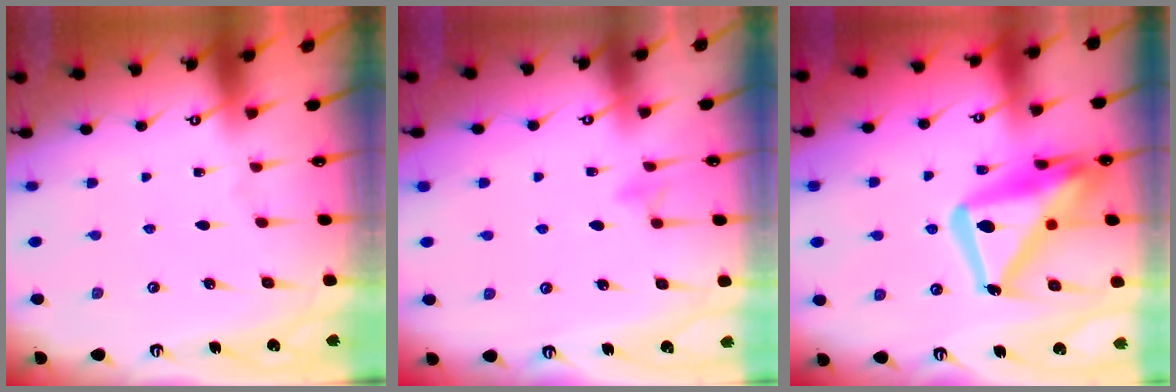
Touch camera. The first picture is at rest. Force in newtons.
{"total": 5.3, "press": 5.1, "slide": 1.3}
{"total": 21.0, "press": 20.9, "slide": 2.1}